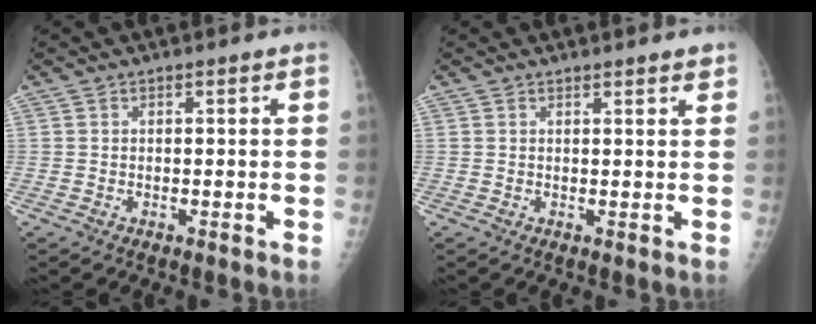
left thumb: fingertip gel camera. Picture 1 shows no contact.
{"total": 1.7, "force": [1.5, 0.0, 0.8], "torque": [-0.005, -0.006, 0.020]}